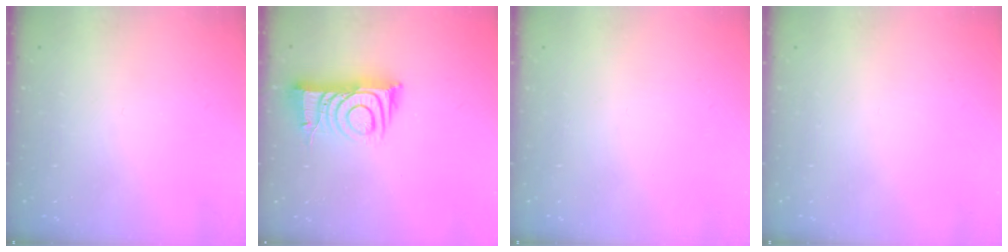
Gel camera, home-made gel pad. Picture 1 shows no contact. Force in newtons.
{"total": 9.9, "press": 9.9, "slide": 1.0}
{"total": 1.8, "press": 1.7, "slide": 0.1}
{"total": 1.5, "press": 1.5, "slide": 0.1}